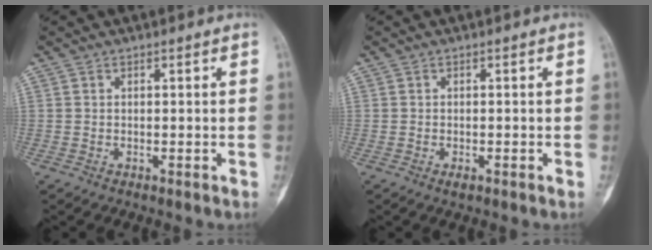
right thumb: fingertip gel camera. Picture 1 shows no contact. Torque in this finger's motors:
{"motor_torque": [0.57, 0.12, 0.46, -0.24, 0.13]}